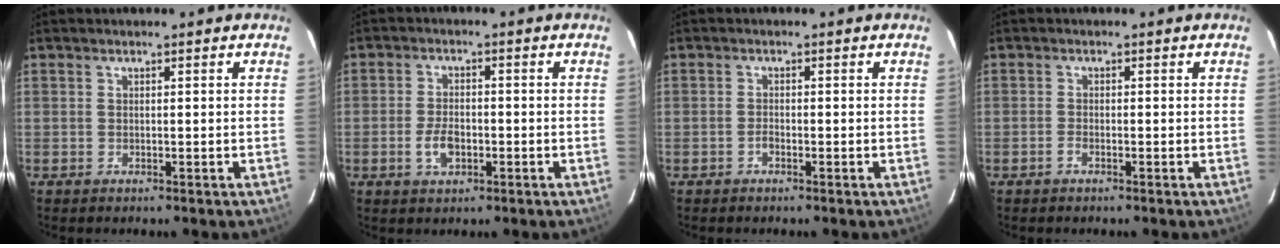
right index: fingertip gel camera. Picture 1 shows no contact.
{"total": 4.8, "force": [-1.7, 2.9, 3.5], "torque": [-0.073, -0.001, -0.028]}
{"total": 1.0, "force": [-0.7, 0.6, 0.5], "torque": [-0.010, 0.001, -0.014]}
{"total": 1.1, "force": [-0.8, 0.5, 0.6], "torque": [-0.017, -0.001, -0.017]}